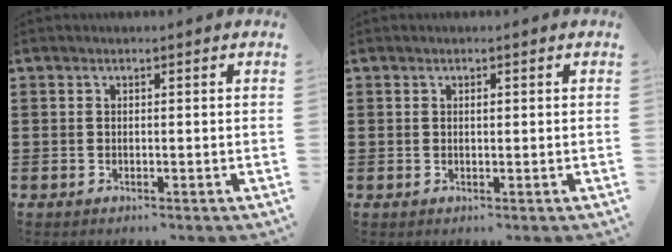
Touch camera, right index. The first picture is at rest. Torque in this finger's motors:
{"motor_torque": [0.26, -0.14, 0.00, 0.01]}